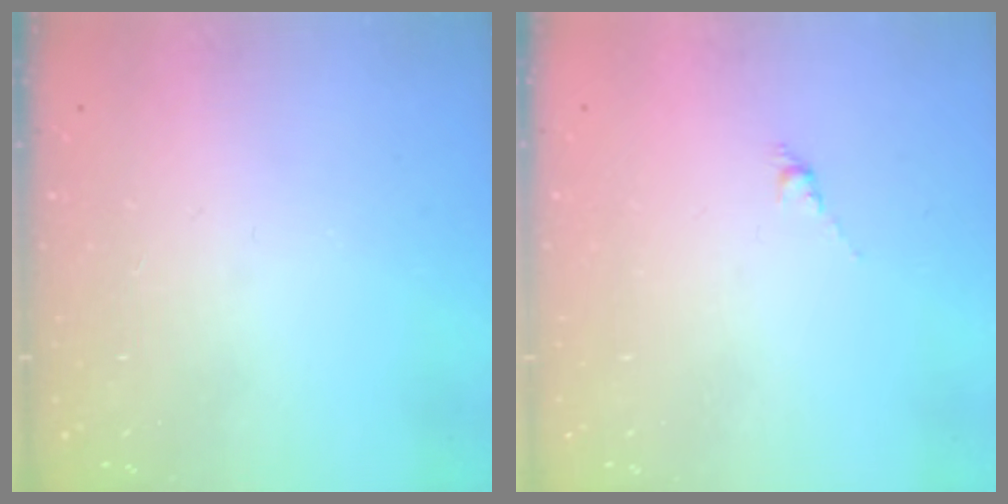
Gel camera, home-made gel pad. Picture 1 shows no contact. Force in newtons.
{"total": 0.0}